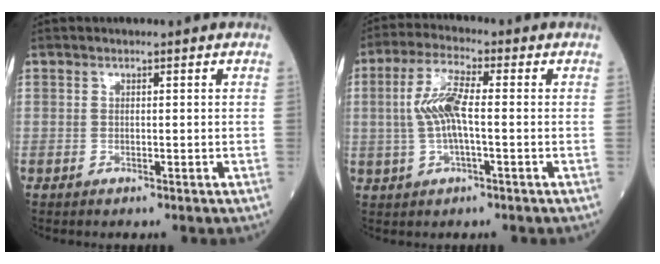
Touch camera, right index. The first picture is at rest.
{"total": 7.0, "force": [-0.2, 1.7, 6.8], "torque": [-0.151, 0.011, -0.005]}